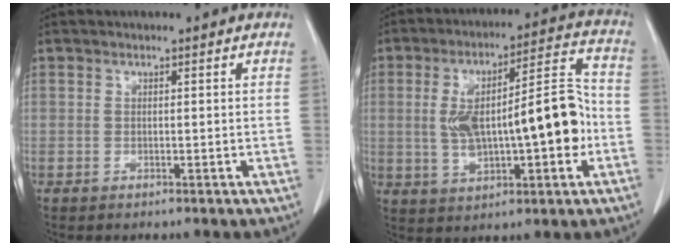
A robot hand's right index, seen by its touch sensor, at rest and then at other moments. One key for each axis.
{"total": 16.2, "fx": -1.5, "fy": 4.5, "fz": 15.5, "tx": -0.266, "ty": 0.037, "tz": -0.011}